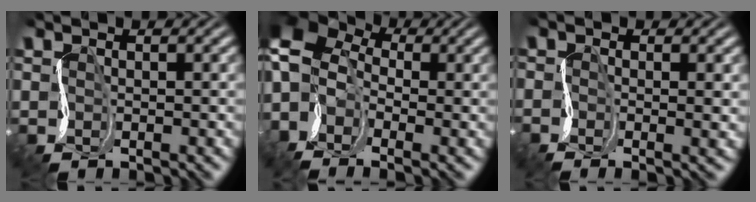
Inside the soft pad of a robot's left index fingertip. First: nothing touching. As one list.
[{"total": 9.3, "force": [-1.9, 6.1, 6.8], "torque": [-0.113, 0.027, -0.063]}, {"total": 1.7, "force": [0.2, 0.2, 1.7], "torque": [-0.016, 0.004, -0.007]}]